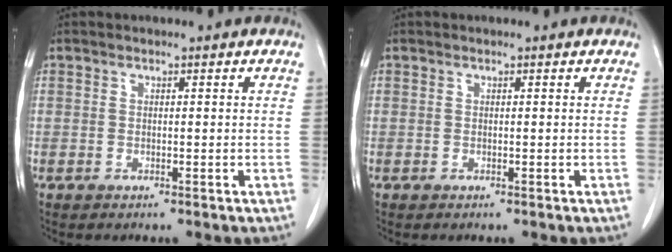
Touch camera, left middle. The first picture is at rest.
{"total": 0.0}